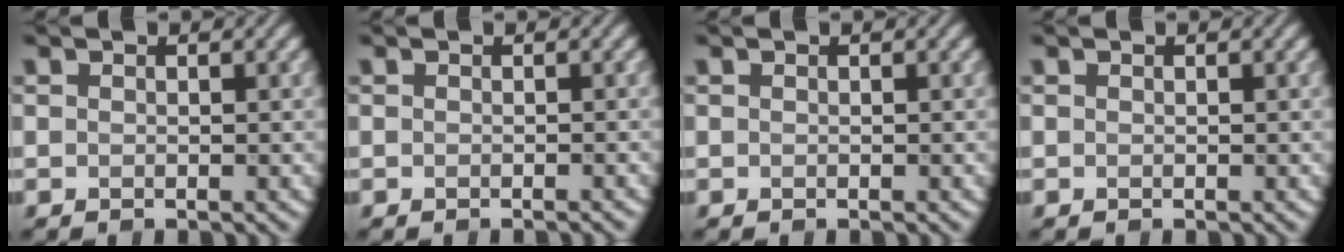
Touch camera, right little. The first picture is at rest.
{"total": 0.6, "force": [-0.5, 0.1, 0.4], "torque": [-0.002, 0.002, -0.008]}
{"total": 0.0}
{"total": 0.0}